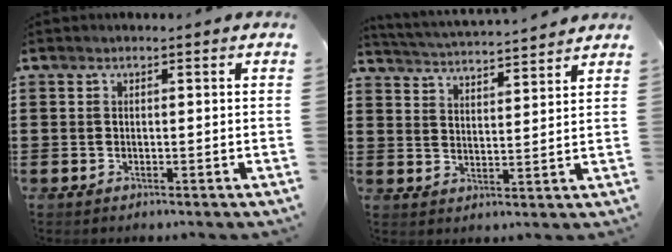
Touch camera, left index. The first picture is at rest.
{"total": 3.4, "force": [3.4, -0.5, 0.1], "torque": [-0.021, -0.029, 0.054]}